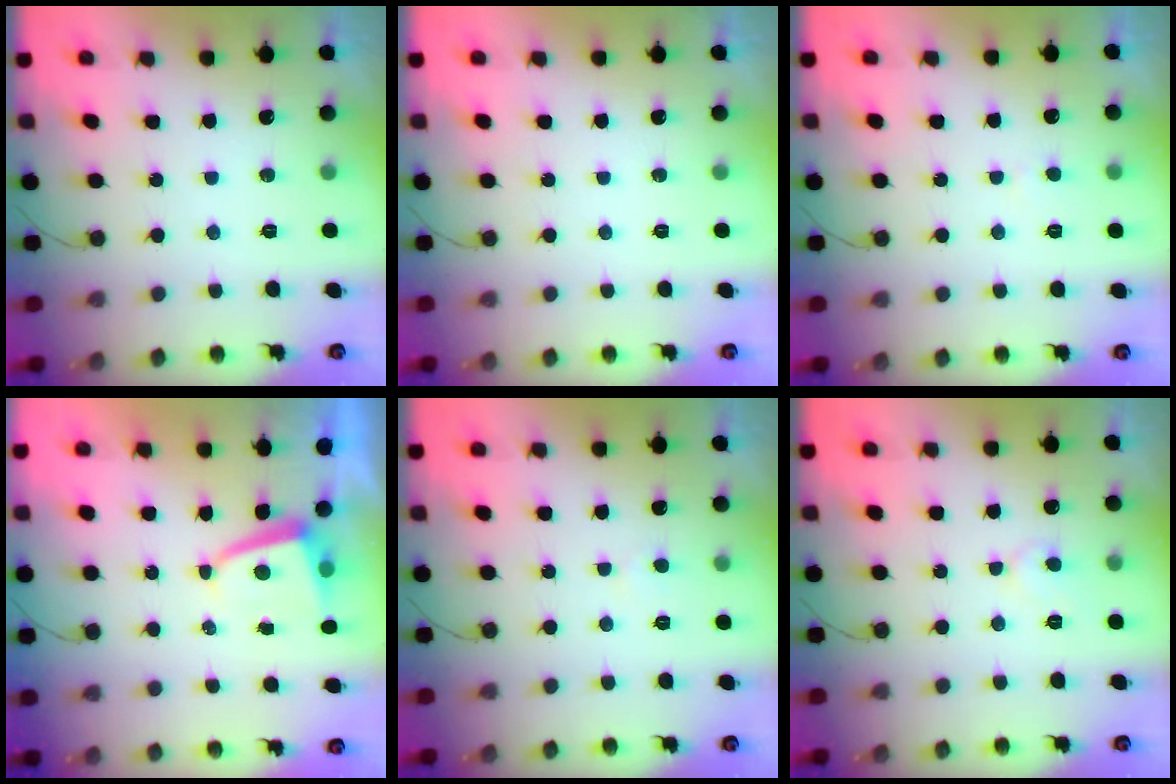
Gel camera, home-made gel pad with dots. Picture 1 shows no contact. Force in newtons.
{"total": 0.0}
{"total": 1.8, "press": 1.7, "slide": 0.1}
{"total": 2.7, "press": 2.6, "slide": 0.4}
{"total": 2.8, "press": 2.7, "slide": 0.4}
{"total": 5.5, "press": 5.5, "slide": 0.4}